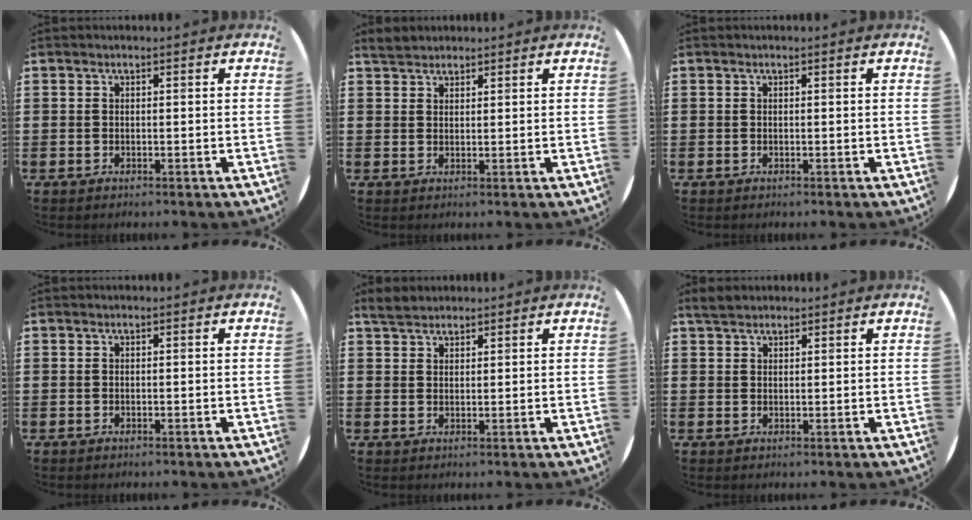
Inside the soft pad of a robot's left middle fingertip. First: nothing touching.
{"total": 2.0, "force": [1.9, 0.6, 0.2], "torque": [0.001, 0.002, 0.036]}
{"total": 0.0}
{"total": 0.0}
{"total": 2.6, "force": [2.3, 0.9, 0.5], "torque": [-0.006, 0.004, 0.043]}
{"total": 2.2, "force": [2.0, 0.8, 0.6], "torque": [-0.008, 0.004, 0.036]}